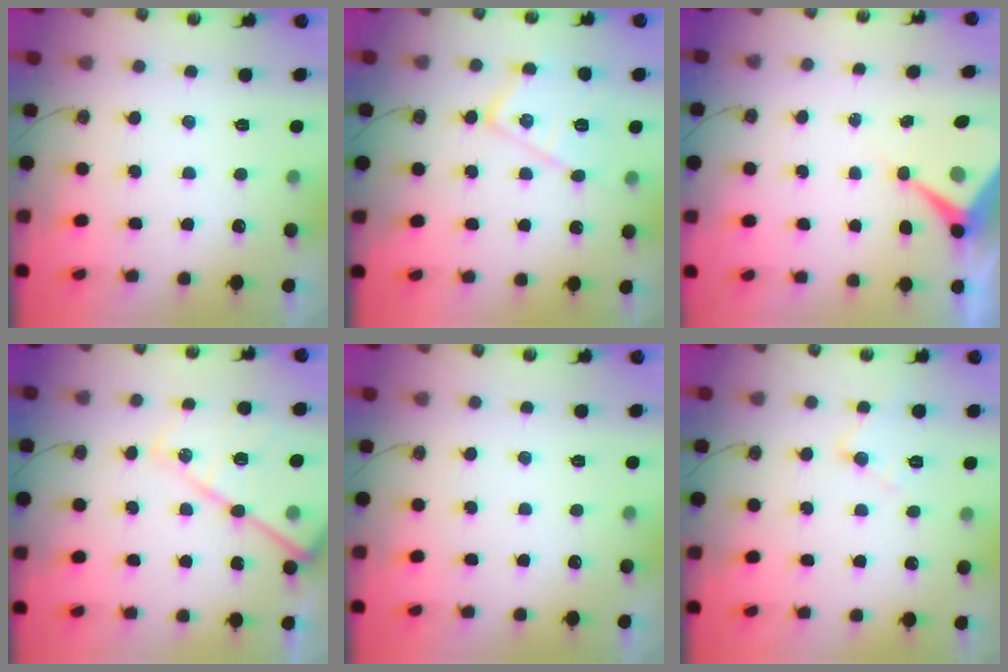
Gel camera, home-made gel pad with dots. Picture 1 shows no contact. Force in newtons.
{"total": 13.0, "press": 12.9, "slide": 0.6}
{"total": 7.3, "press": 7.3, "slide": 0.7}
{"total": 18.3, "press": 18.2, "slide": 1.8}
{"total": 0.0}
{"total": 8.5, "press": 8.4, "slide": 0.8}